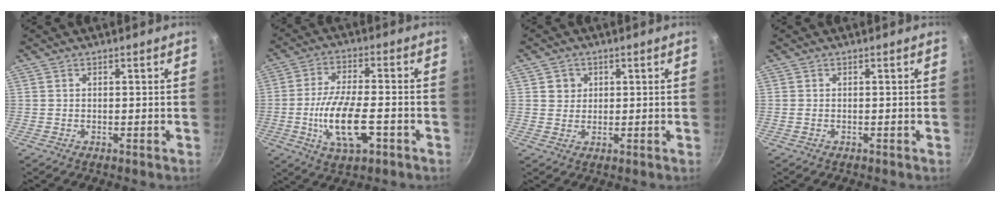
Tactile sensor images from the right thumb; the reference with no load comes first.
{"total": 12.5, "force": [-3.5, 5.0, 10.9], "torque": [-0.200, 0.013, -0.060]}
{"total": 3.1, "force": [1.1, 2.8, 0.7], "torque": [0.006, -0.003, 0.016]}
{"total": 0.7, "force": [-0.2, 0.4, 0.5], "torque": [-0.015, -0.001, -0.002]}